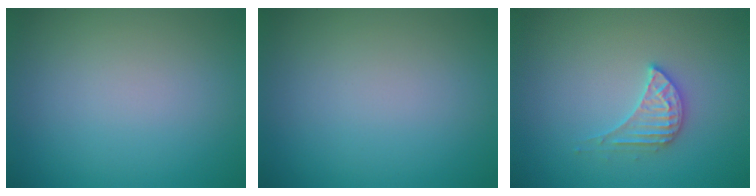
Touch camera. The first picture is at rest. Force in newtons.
{"total": 0.0}
{"total": 2.6, "press": 2.6, "slide": 0.2}